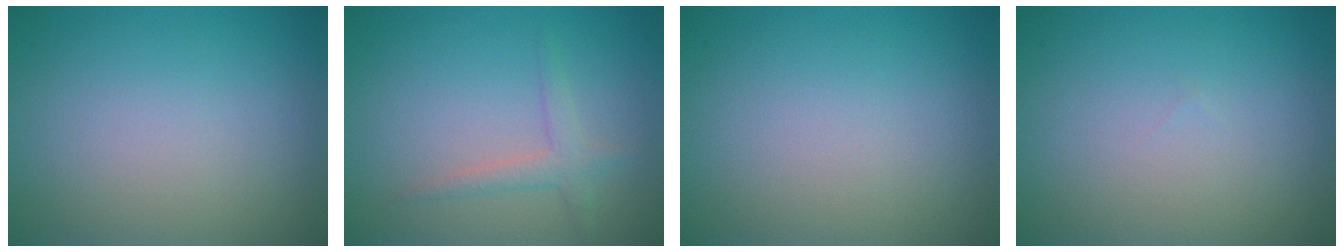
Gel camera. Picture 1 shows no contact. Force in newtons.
{"total": 1.8, "press": 1.8, "slide": 0.0}
{"total": 0.0}
{"total": 0.0}